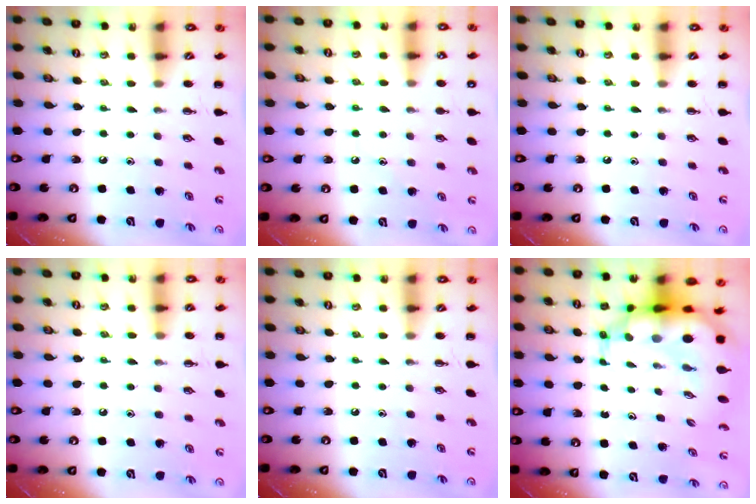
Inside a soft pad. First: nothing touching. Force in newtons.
{"total": 7.5, "press": 7.2, "slide": 2.1}
{"total": 0.0}
{"total": 6.7, "press": 6.3, "slide": 2.3}
{"total": 0.0}
{"total": 10.9, "press": 10.5, "slide": 2.7}